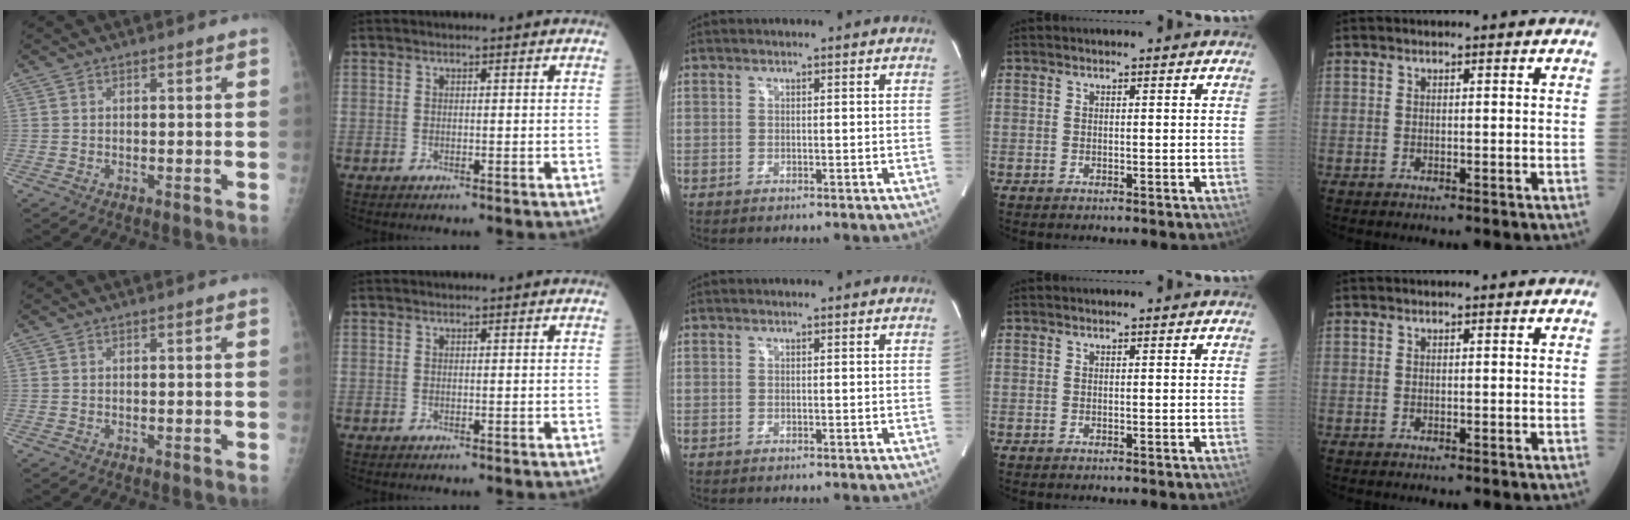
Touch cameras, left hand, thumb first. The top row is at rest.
{}